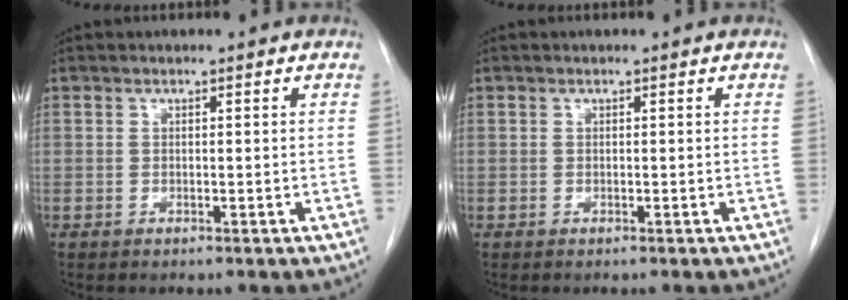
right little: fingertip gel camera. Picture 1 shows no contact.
{"total": 0.0}